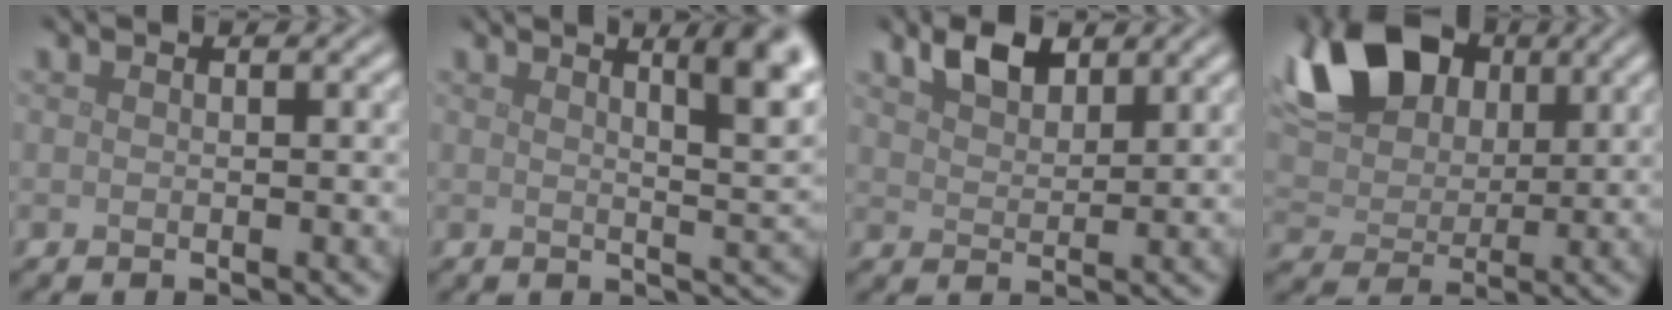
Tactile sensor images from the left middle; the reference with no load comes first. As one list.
[{"total": 6.7, "force": [3.3, 2.1, 5.4], "torque": [-0.033, 0.023, 0.032]}, {"total": 2.9, "force": [2.1, 1.3, 1.5], "torque": [-0.035, 0.005, 0.041]}, {"total": 15.4, "force": [6.4, 10.9, 8.7], "torque": [-0.189, 0.052, 0.109]}]